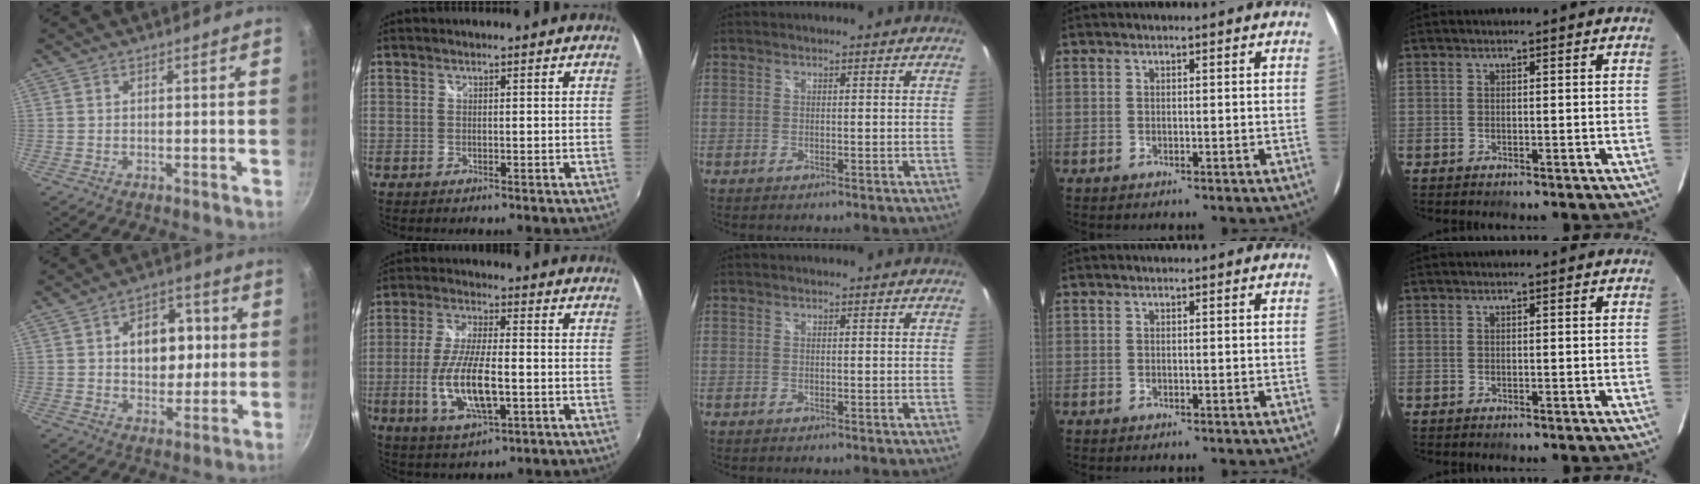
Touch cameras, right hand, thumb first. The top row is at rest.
{"thumb": {"total": 12.0, "force": [1.7, 8.4, 8.3], "torque": [-0.075, 0.008, 0.024]}, "index": {"total": 12.6, "force": [-2.9, 4.3, 11.5], "torque": [-0.235, -0.012, -0.051]}}